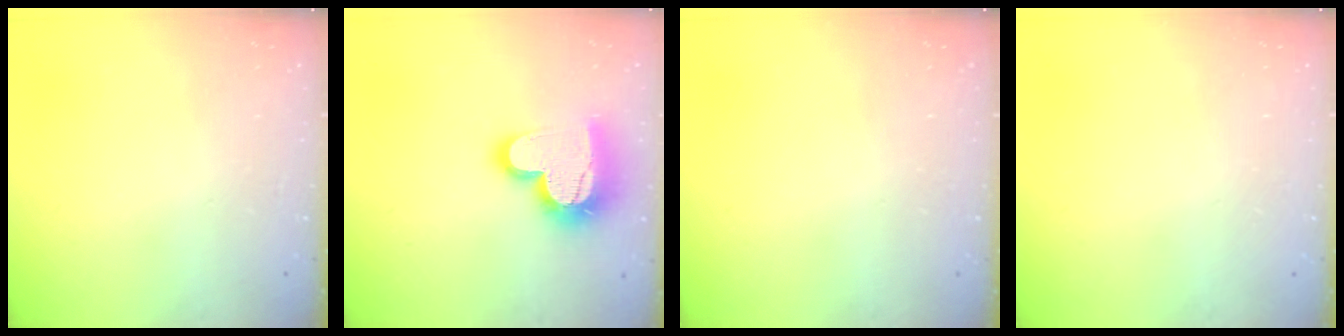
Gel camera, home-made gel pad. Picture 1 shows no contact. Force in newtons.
{"total": 20.1, "press": 20.0, "slide": 1.4}
{"total": 0.0}
{"total": 0.0}